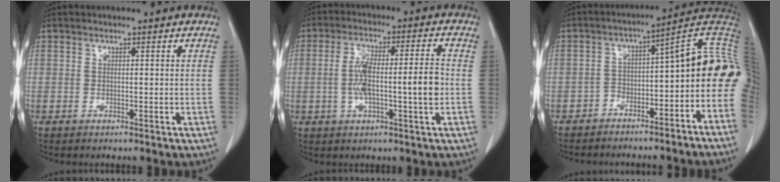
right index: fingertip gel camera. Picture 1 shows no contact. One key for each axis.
{"total": 9.6, "fx": -1.1, "fy": 1.2, "fz": 9.5, "tx": -0.173, "ty": 0.017, "tz": -0.022}
{"total": 17.6, "fx": -8.9, "fy": 6.5, "fz": 13.8, "tx": -0.147, "ty": 0.070, "tz": -0.123}